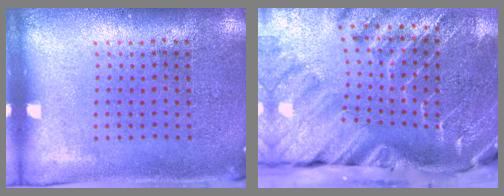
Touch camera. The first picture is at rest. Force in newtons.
{"total": 4.0, "press": 3.2, "slide": 2.4}